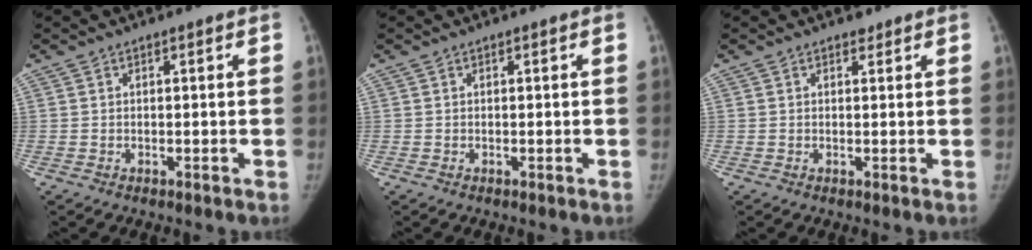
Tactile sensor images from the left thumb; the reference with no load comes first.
{"total": 0.0}
{"total": 1.0, "force": [0.8, 0.6, 0.2], "torque": [0.003, -0.006, 0.008]}